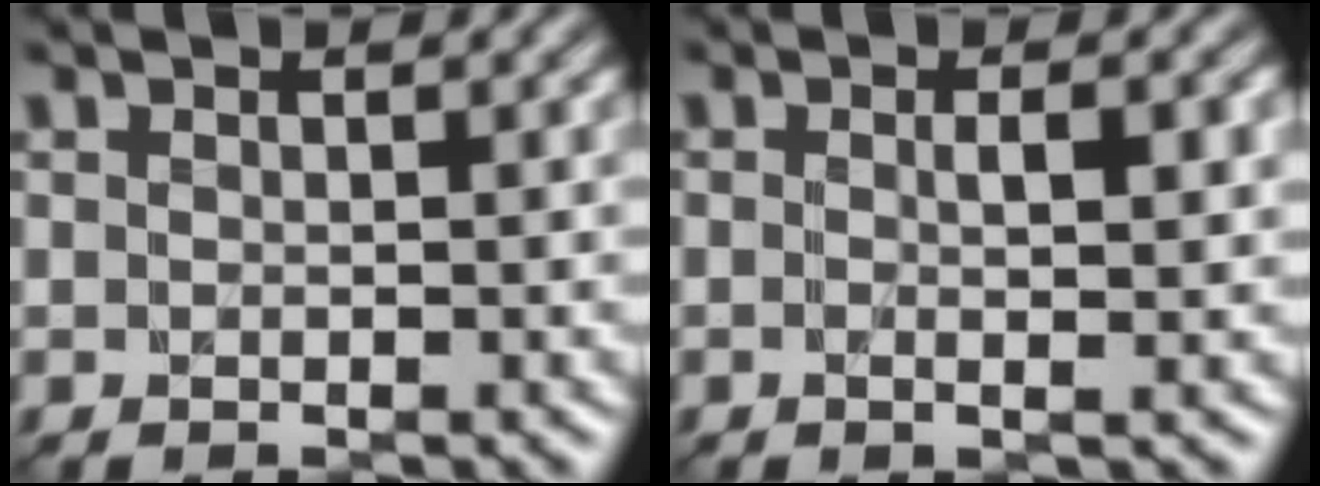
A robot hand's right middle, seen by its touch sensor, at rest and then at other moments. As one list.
[{"total": 2.6, "force": [0.1, 0.5, 2.5], "torque": [-0.041, 0.000, 0.000]}]